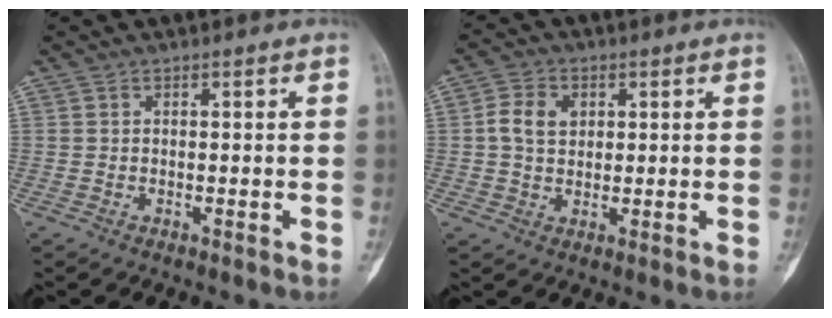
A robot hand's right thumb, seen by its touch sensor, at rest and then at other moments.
{"total": 5.6, "force": [1.1, 4.3, 3.5], "torque": [-0.057, 0.002, 0.018]}